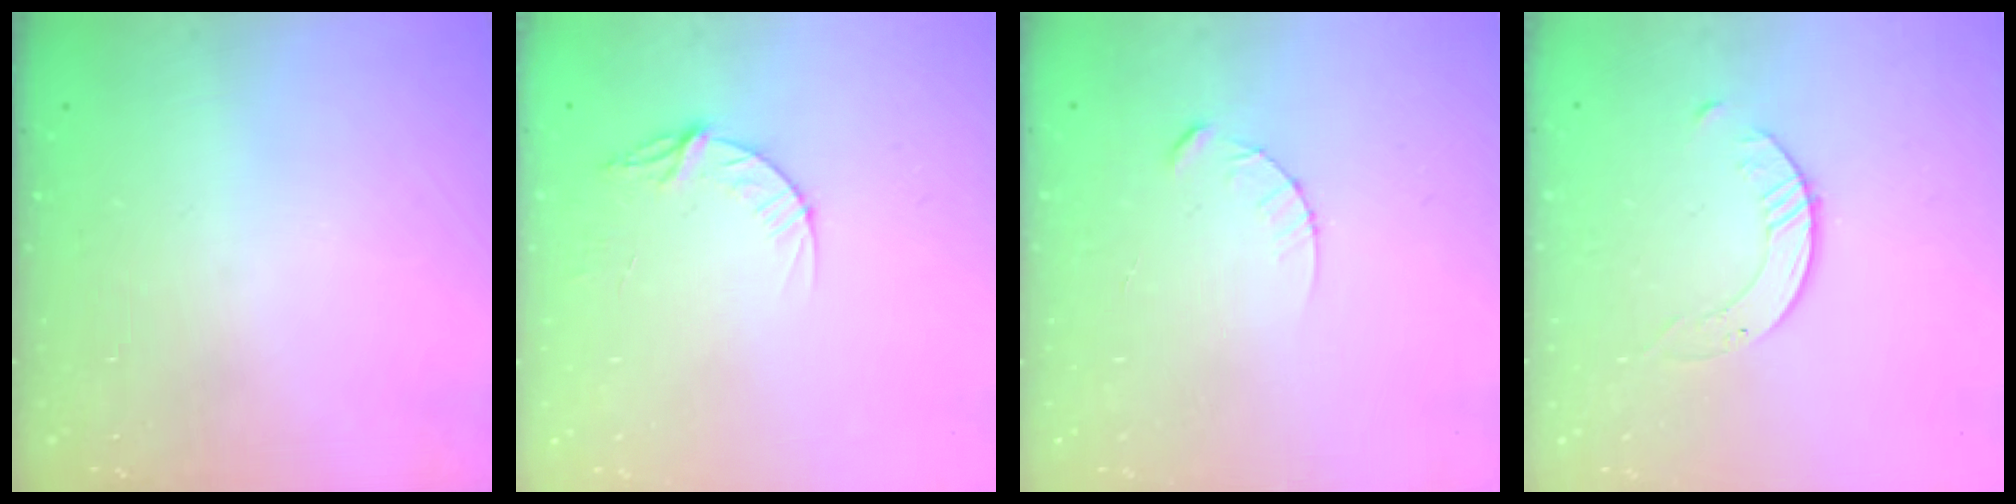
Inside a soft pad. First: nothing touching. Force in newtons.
{"total": 5.6, "press": 5.6, "slide": 0.6}
{"total": 3.1, "press": 3.1, "slide": 0.3}
{"total": 2.6, "press": 2.6, "slide": 0.3}